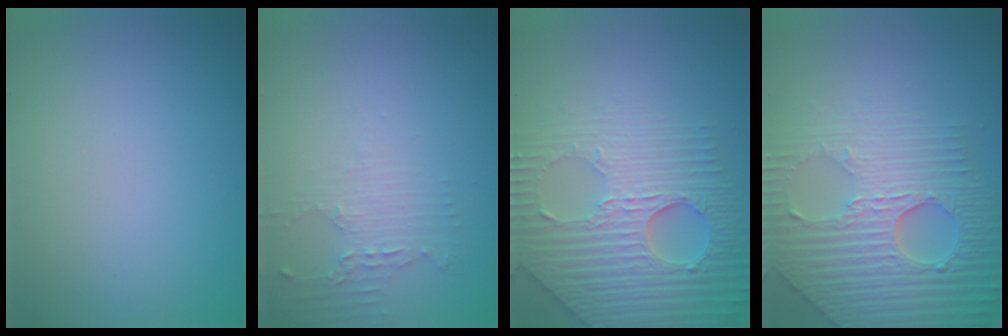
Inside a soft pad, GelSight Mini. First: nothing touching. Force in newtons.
{"total": 2.0, "press": 1.4, "slide": 1.5}
{"total": 6.7, "press": 5.5, "slide": 4.0}
{"total": 8.3, "press": 5.8, "slide": 6.0}